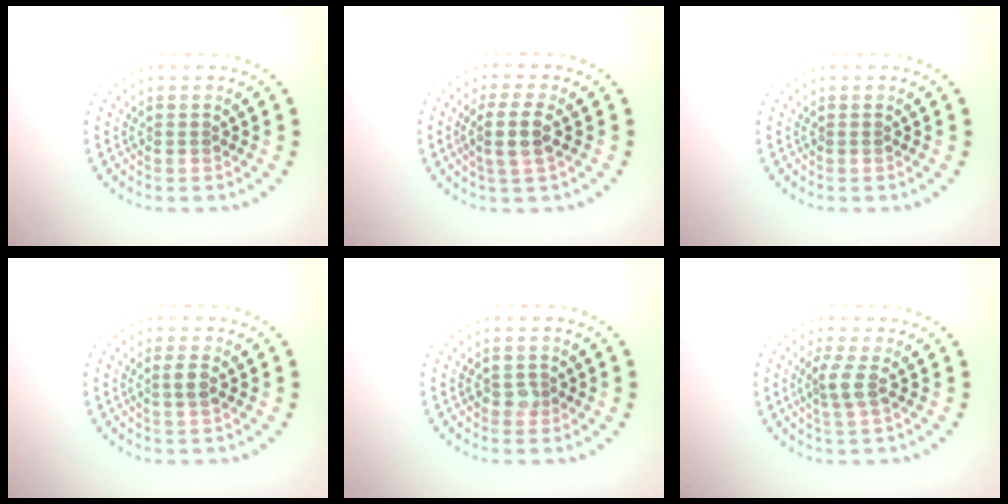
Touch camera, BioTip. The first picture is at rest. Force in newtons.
{"total": 2.8, "press": 2.6, "slide": 1.2}
{"total": 0.0}
{"total": 1.3, "press": 1.2, "slide": 0.7}
{"total": 1.1, "press": 1.1, "slide": 0.3}
{"total": 2.0, "press": 1.6, "slide": 1.2}